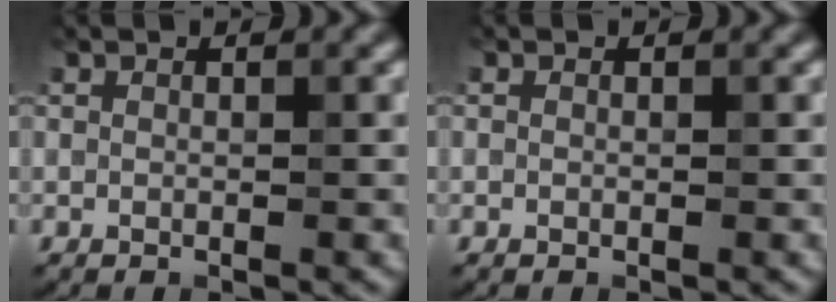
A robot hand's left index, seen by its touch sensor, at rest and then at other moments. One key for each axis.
{"total": 0.0}